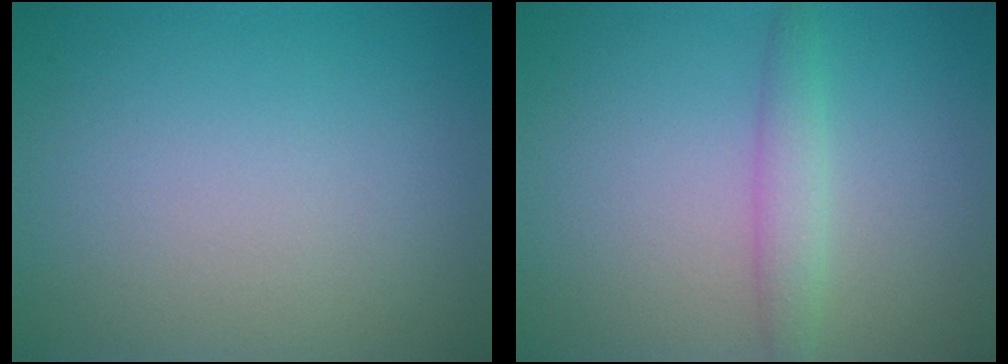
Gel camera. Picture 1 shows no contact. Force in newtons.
{"total": 2.0, "press": 2.0, "slide": 0.2}